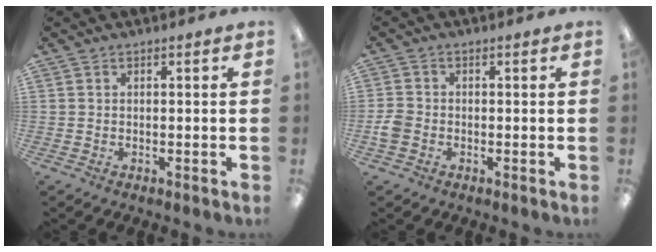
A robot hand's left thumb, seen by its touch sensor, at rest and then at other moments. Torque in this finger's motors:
{"motor_torque": [-0.04, 0.19, -0.11, 0.09, 0.00]}